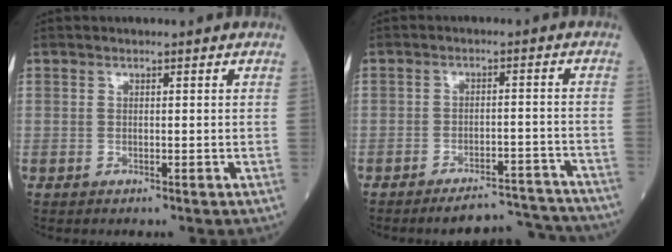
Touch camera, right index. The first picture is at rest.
{"total": 9.3, "force": [-9.3, 0.8, 1.0], "torque": [0.009, 0.017, -0.124]}